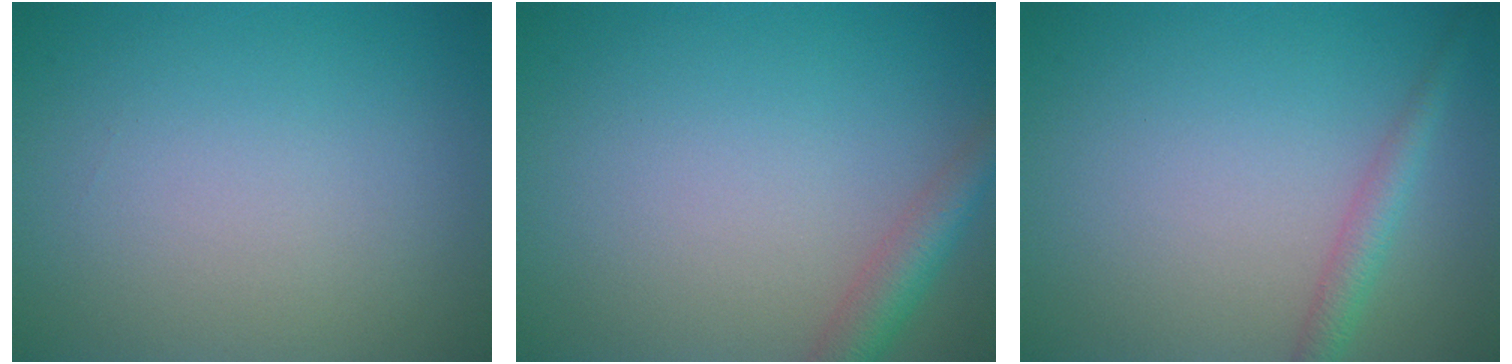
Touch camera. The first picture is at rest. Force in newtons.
{"total": 3.0, "press": 3.0, "slide": 0.1}
{"total": 2.0, "press": 2.0, "slide": 0.1}